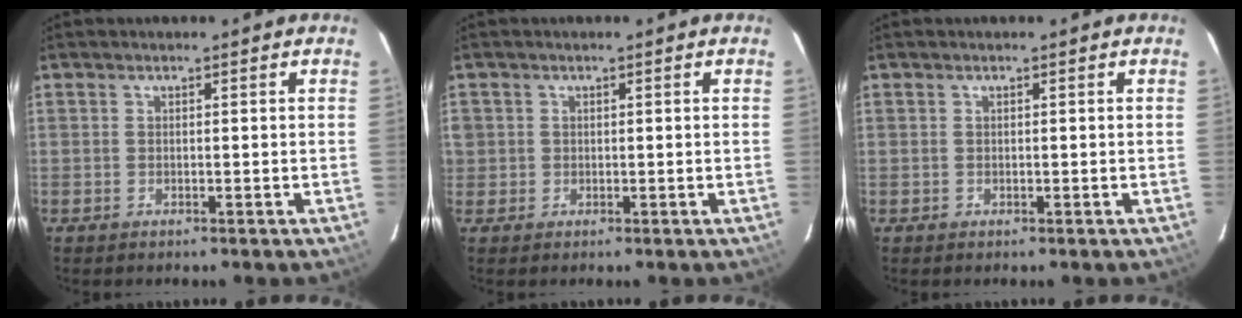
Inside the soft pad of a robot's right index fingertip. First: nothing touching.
{"total": 1.4, "force": [0.0, 1.4, 0.1], "torque": [0.004, 0.005, 0.001]}
{"total": 0.6, "force": [-0.1, 0.6, -0.1], "torque": [0.003, 0.002, -0.002]}